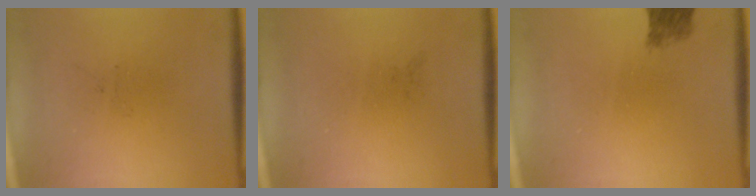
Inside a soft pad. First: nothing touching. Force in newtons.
{"total": 0.0}
{"total": 2.7}